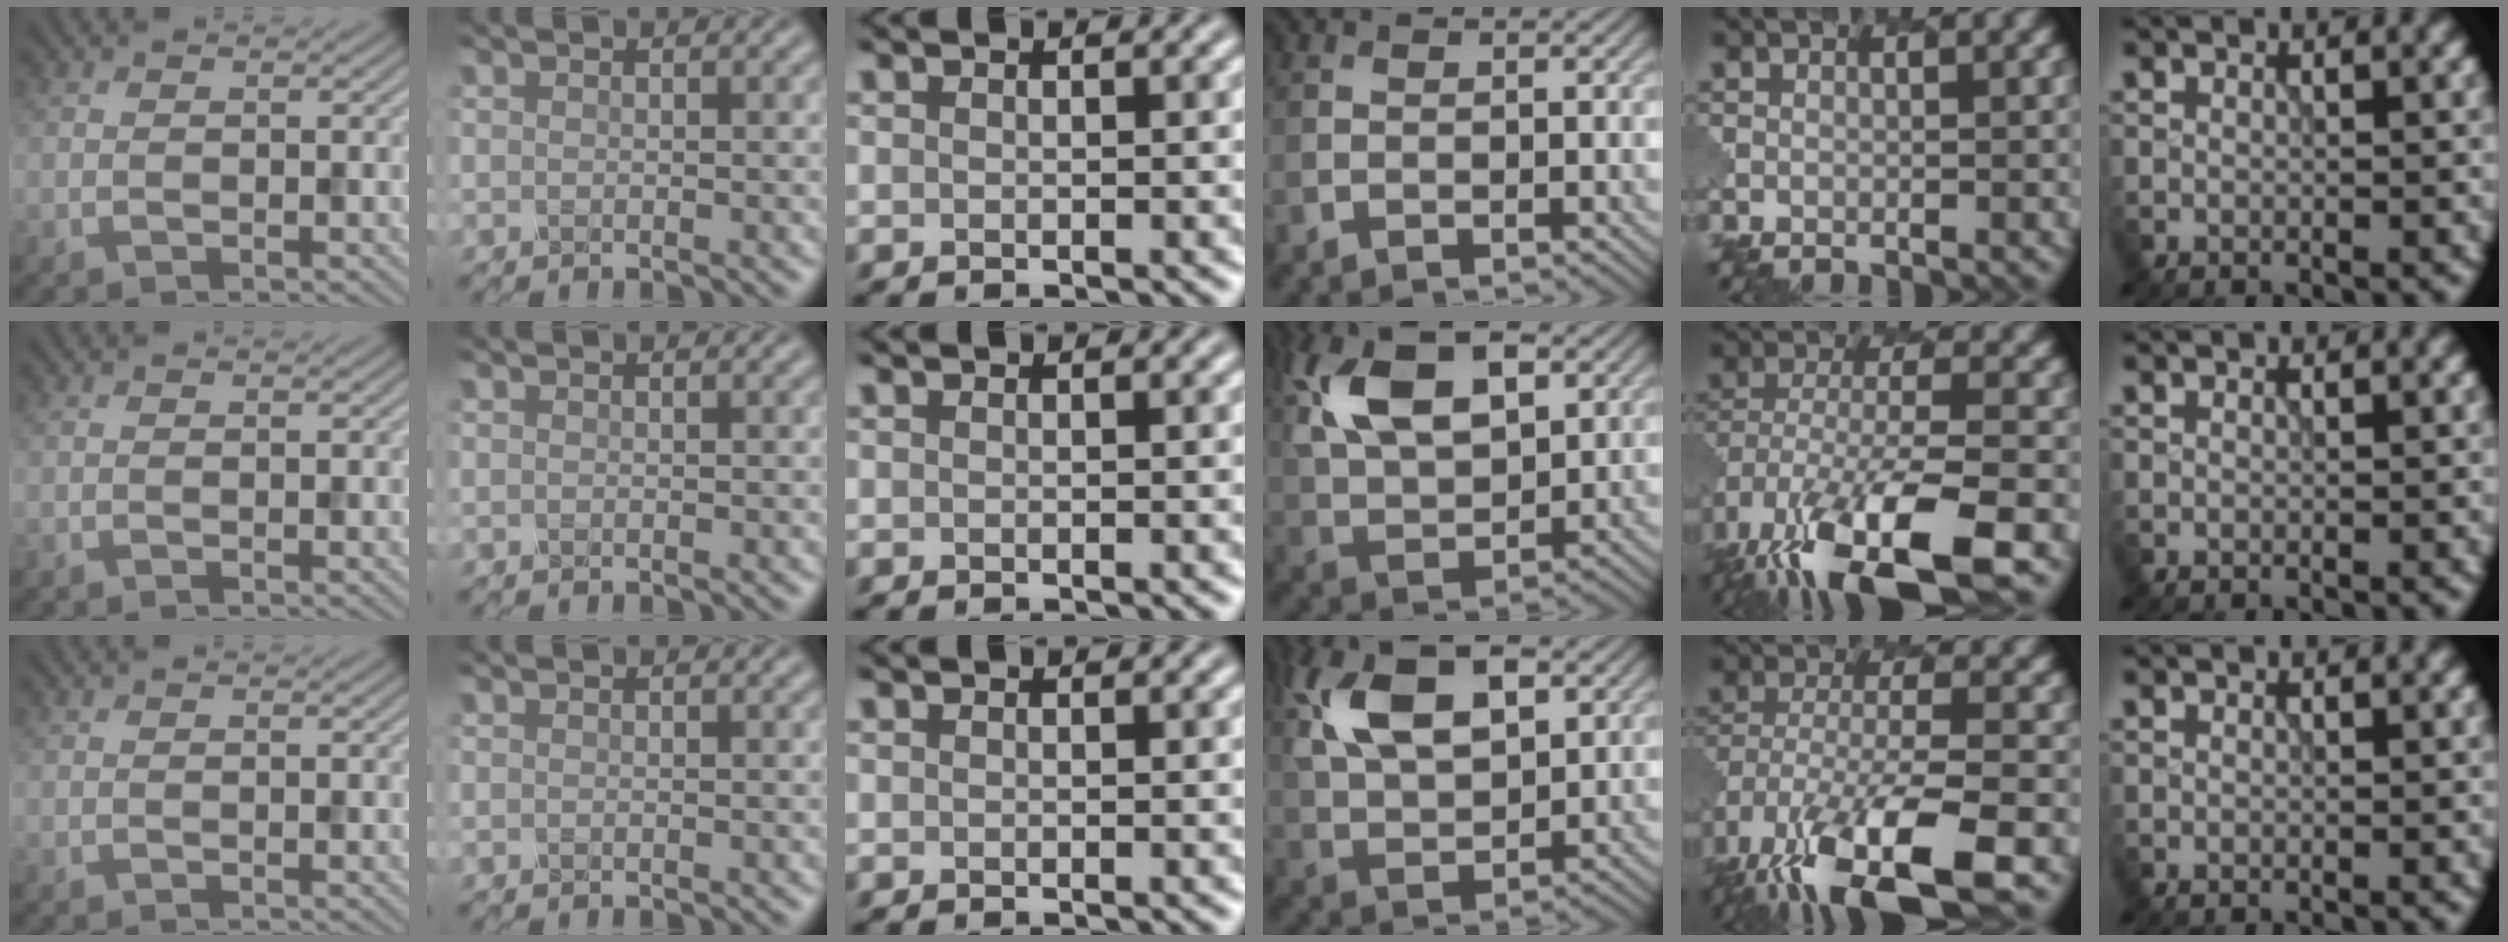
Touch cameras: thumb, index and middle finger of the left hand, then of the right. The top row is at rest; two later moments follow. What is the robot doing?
{"motion": "insert", "object": "pen bag"}